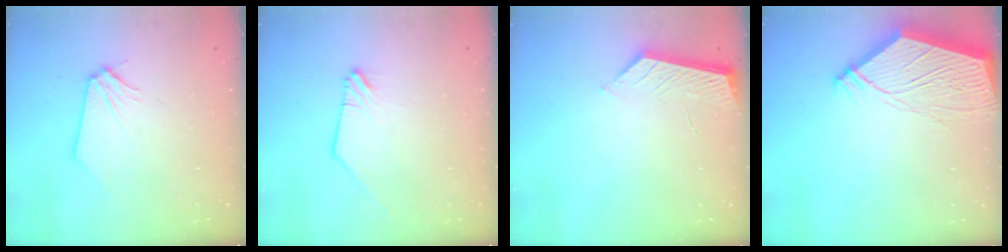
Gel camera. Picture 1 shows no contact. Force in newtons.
{"total": 0.0}
{"total": 5.1, "press": 5.1, "slide": 0.1}
{"total": 13.6, "press": 13.6, "slide": 1.1}